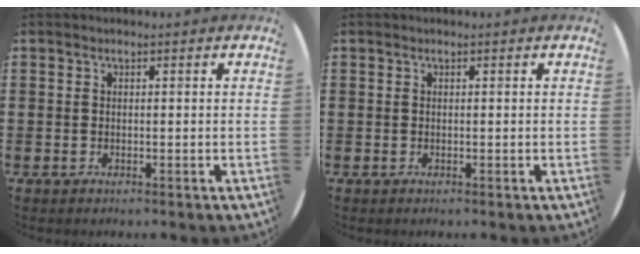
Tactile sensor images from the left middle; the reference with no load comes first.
{"total": 0.0}